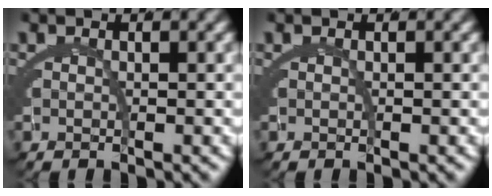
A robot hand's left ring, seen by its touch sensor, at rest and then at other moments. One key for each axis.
{"total": 0.0}